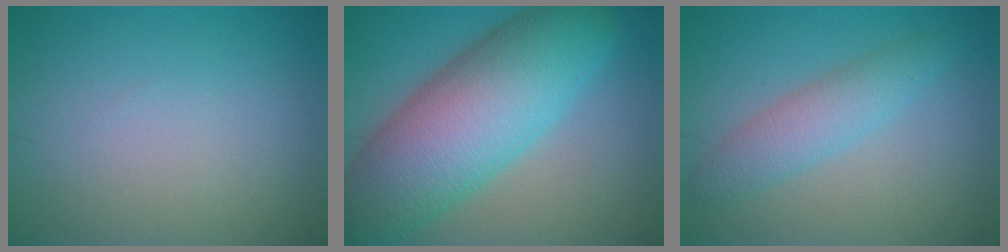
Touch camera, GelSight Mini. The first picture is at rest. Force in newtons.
{"total": 12.9, "press": 12.9, "slide": 0.5}
{"total": 3.3, "press": 3.3, "slide": 0.1}